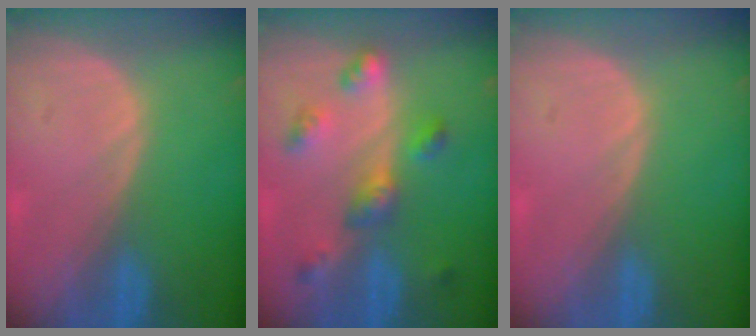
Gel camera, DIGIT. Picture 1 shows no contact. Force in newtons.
{"total": 6.5, "press": 5.7, "slide": 3.0}
{"total": 0.5, "press": 0.0, "slide": 0.5}